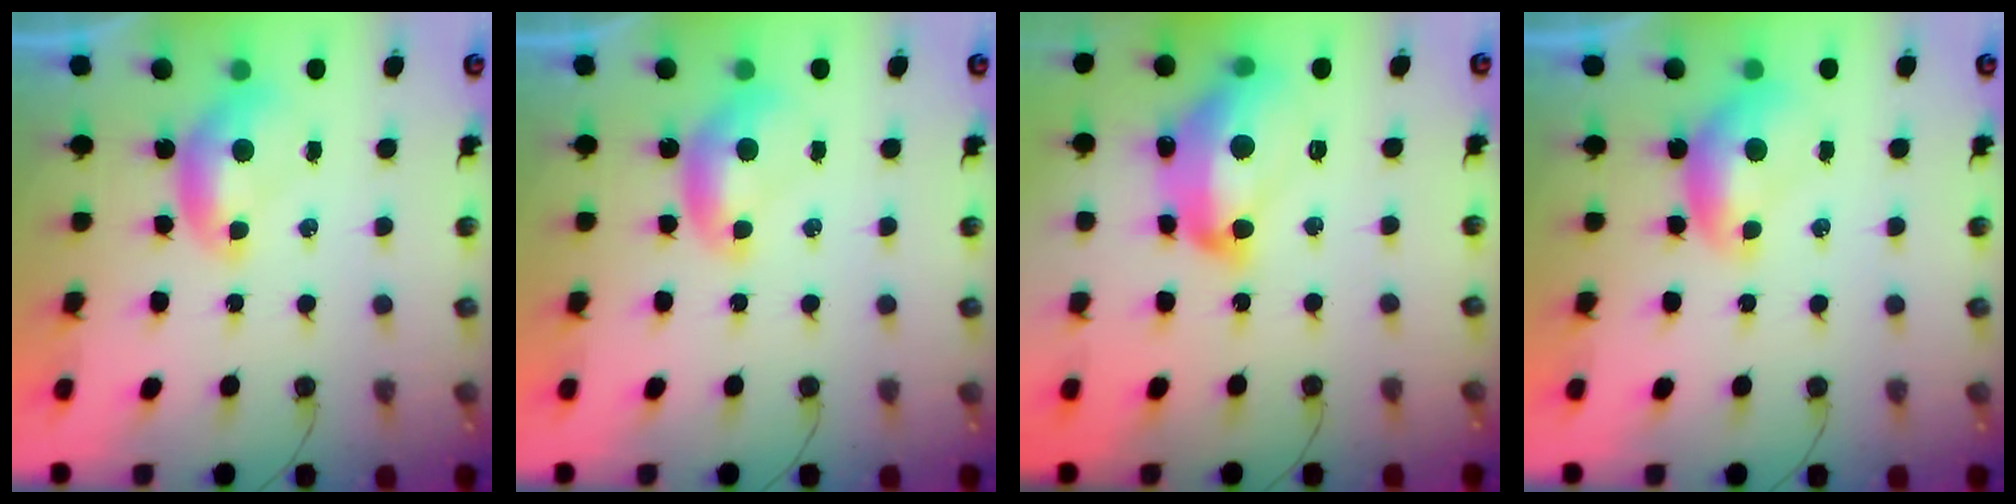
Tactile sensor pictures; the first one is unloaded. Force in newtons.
{"total": 0.0}
{"total": 14.2, "press": 14.1, "slide": 1.3}
{"total": 0.9, "press": 0.6, "slide": 0.6}